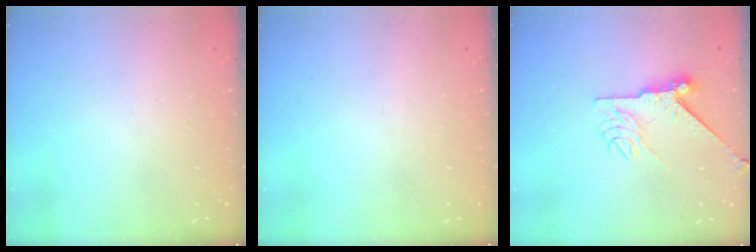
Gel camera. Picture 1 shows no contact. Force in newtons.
{"total": 0.0}
{"total": 8.4, "press": 8.4, "slide": 0.5}